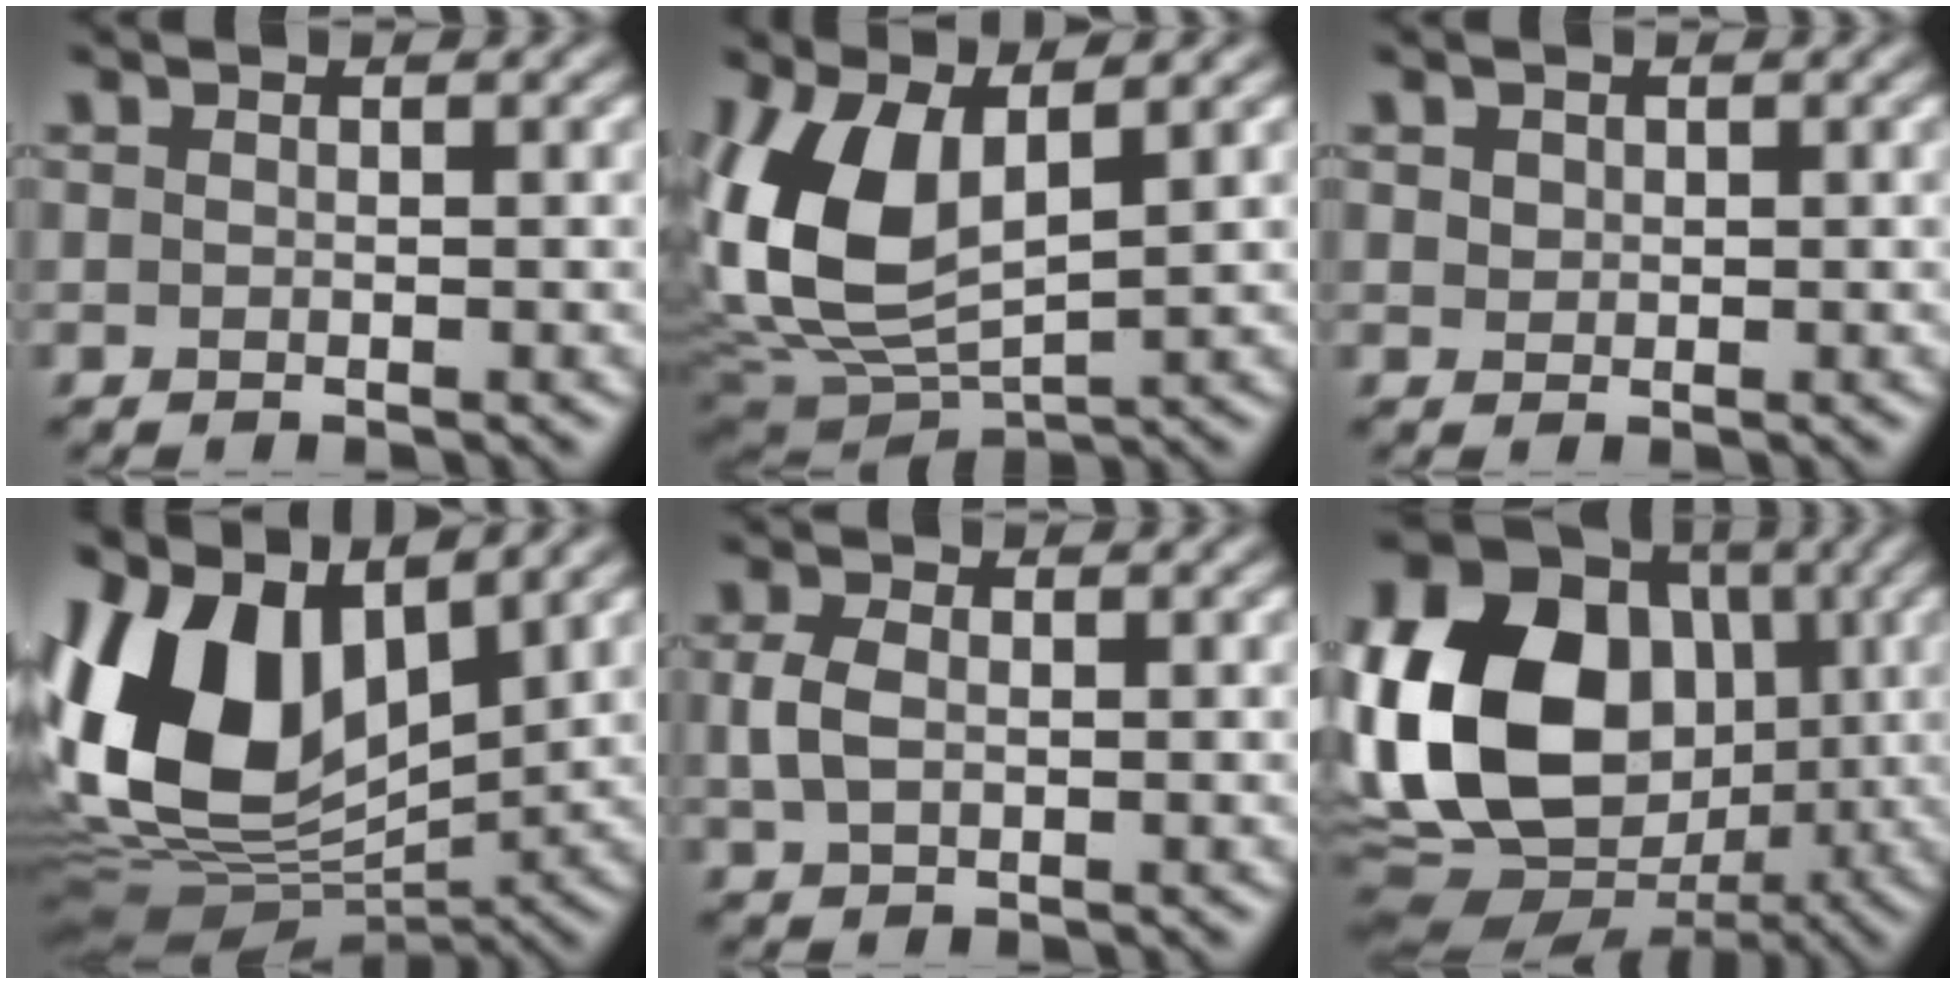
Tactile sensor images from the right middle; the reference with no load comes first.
{"total": 9.8, "force": [2.1, 5.4, 7.9], "torque": [-0.195, -0.002, 0.042]}
{"total": 0.9, "force": [0.6, 0.7, 0.0], "torque": [-0.002, 0.001, 0.012]}
{"total": 11.5, "force": [3.7, 6.8, 8.5], "torque": [-0.190, 0.011, 0.062]}
{"total": 2.2, "force": [0.2, 1.5, 1.5], "torque": [-0.040, 0.003, 0.005]}
{"total": 18.3, "force": [0.8, 14.6, 11.0], "torque": [-0.228, 0.009, 0.008]}